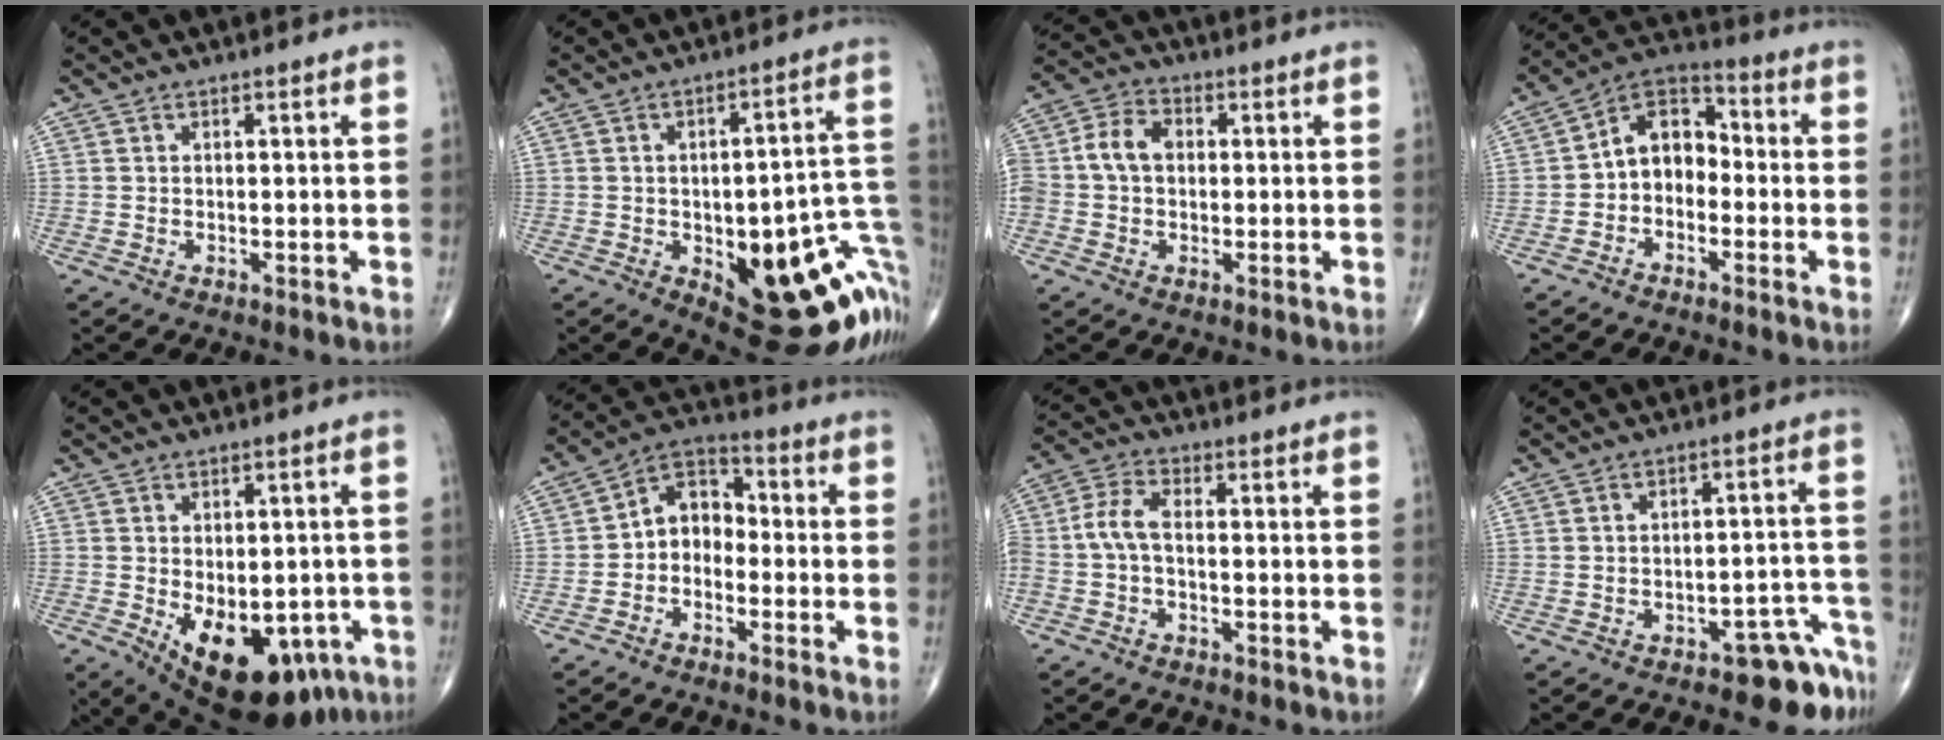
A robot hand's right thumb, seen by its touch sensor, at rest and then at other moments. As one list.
[{"total": 26.0, "force": [-7.0, 10.4, 22.8], "torque": [-0.214, 0.027, -0.066]}, {"total": 9.0, "force": [0.5, 6.7, 6.0], "torque": [-0.117, 0.031, 0.004]}, {"total": 9.1, "force": [-1.6, 6.7, 5.9], "torque": [-0.068, 0.042, -0.050]}, {"total": 17.7, "force": [-6.4, 10.2, 12.9], "torque": [-0.164, -0.004, -0.067]}, {"total": 7.8, "force": [-1.8, 5.9, 4.7], "torque": [-0.052, 0.040, -0.054]}, {"total": 5.6, "force": [-1.1, 2.8, 4.7], "torque": [-0.110, 0.023, -0.030]}, {"total": 6.8, "force": [-5.3, 3.0, 3.1], "torque": [-0.010, 0.063, -0.068]}]